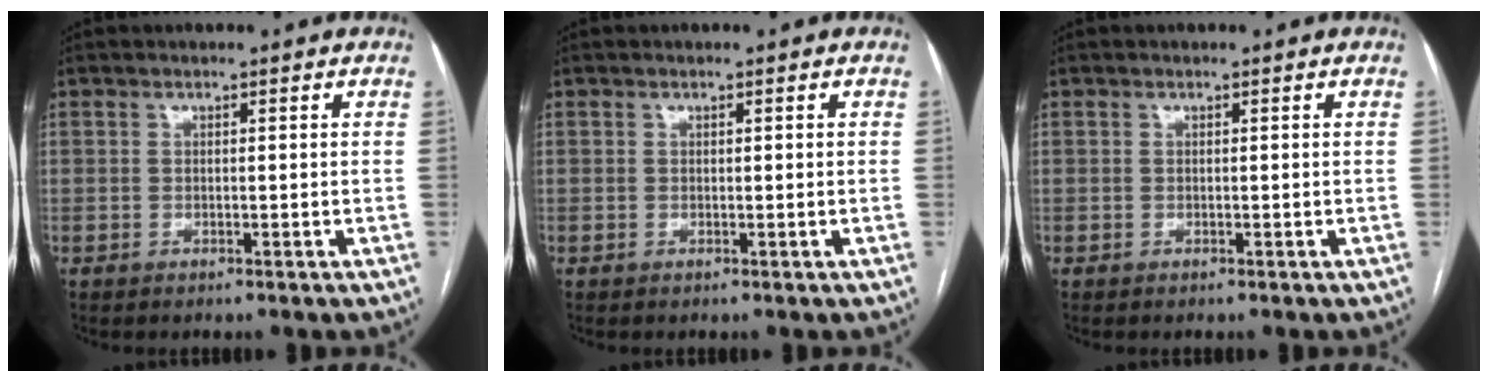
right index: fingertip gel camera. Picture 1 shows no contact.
{"total": 0.0}
{"total": 0.0}